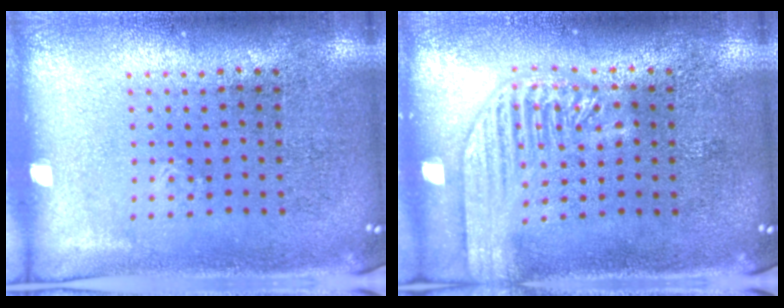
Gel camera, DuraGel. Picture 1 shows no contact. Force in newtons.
{"total": 2.0, "press": 2.0, "slide": 0.2}